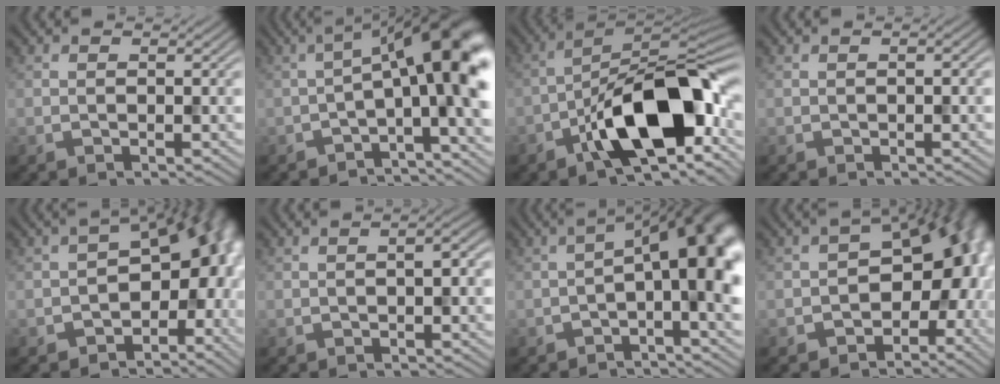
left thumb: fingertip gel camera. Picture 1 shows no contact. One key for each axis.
{"total": 10.6, "fx": -1.5, "fy": 2.2, "fz": 10.3, "tx": -0.142, "ty": 0.022, "tz": -0.035}
{"total": 14.0, "fx": -4.7, "fy": 6.2, "fz": 11.7, "tx": -0.164, "ty": 0.008, "tz": -0.092}
{"total": 0.6, "fx": -0.2, "fy": 0.1, "fz": 0.5, "tx": -0.007, "ty": 0.002, "tz": -0.003}
{"total": 12.9, "fx": -3.0, "fy": 7.8, "fz": 9.8, "tx": -0.104, "ty": -0.013, "tz": -0.042}
{"total": 1.9, "fx": -0.4, "fy": 0.4, "fz": 1.8, "tx": -0.029, "ty": 0.006, "tz": -0.008}
{"total": 9.1, "fx": -1.2, "fy": 2.5, "fz": 8.7, "tx": -0.122, "ty": 0.014, "tz": -0.029}
{"total": 11.6, "fx": -2.5, "fy": 7.4, "fz": 8.6, "tx": -0.086, "ty": -0.006, "tz": -0.044}